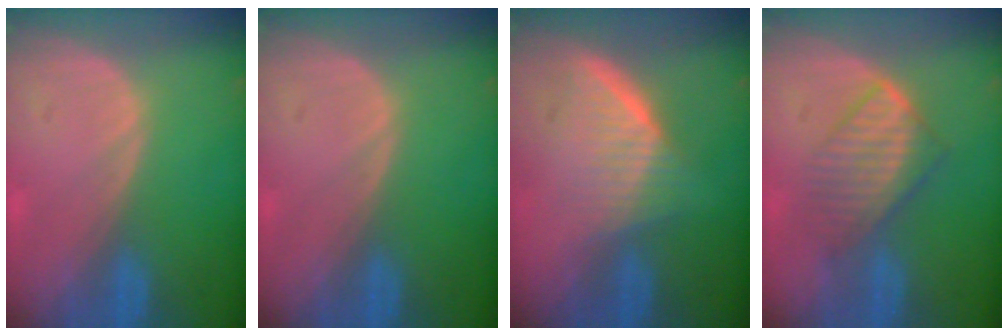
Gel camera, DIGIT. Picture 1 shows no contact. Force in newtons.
{"total": 0.0}
{"total": 6.5, "press": 6.0, "slide": 2.6}
{"total": 6.3, "press": 6.1, "slide": 1.2}